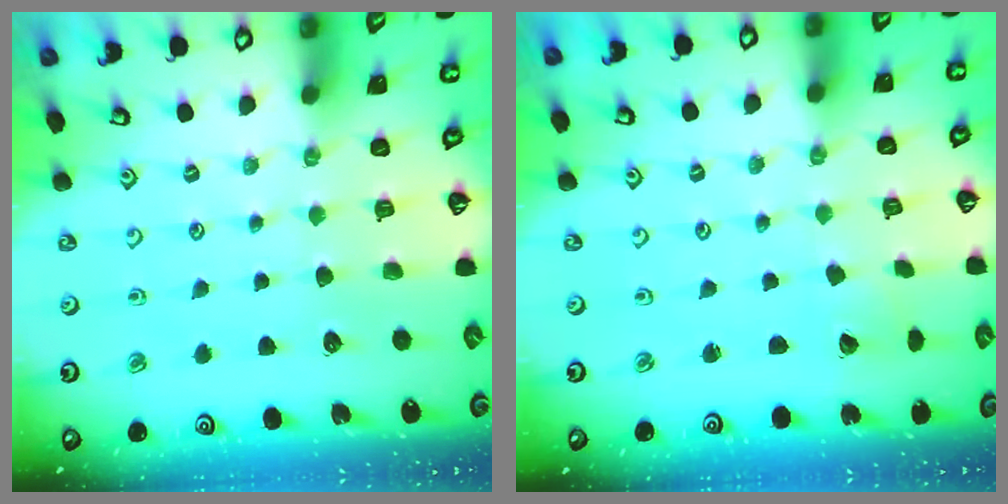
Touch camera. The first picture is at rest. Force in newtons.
{"total": 2.6, "press": 2.6, "slide": 0.2}